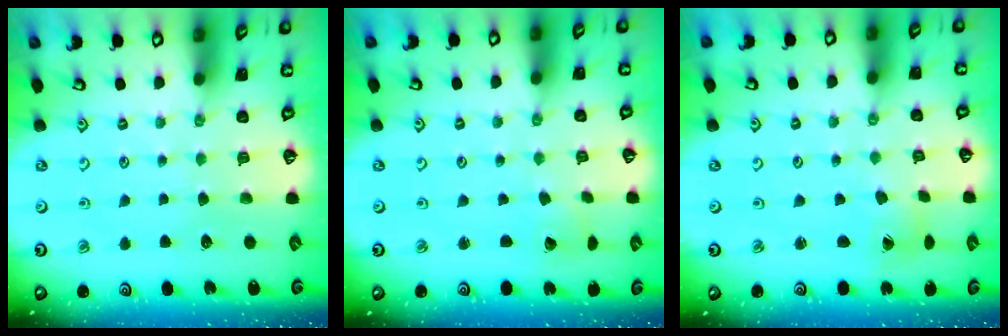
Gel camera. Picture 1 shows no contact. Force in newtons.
{"total": 2.2, "press": 2.2, "slide": 0.1}
{"total": 1.0, "press": 1.0, "slide": 0.1}